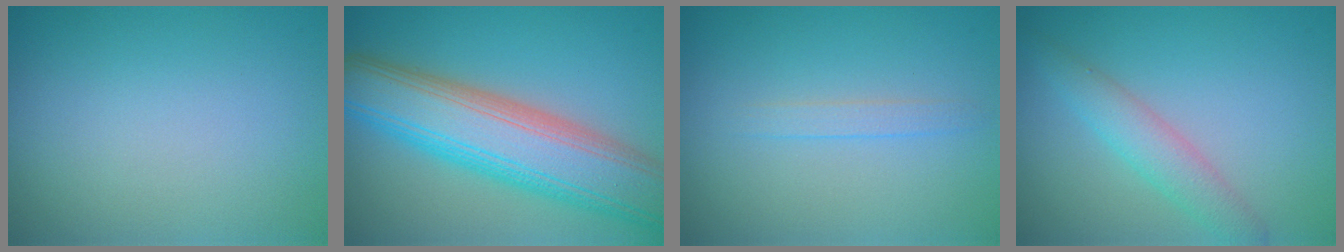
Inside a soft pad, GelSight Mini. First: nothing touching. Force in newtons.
{"total": 10.5, "press": 10.5, "slide": 0.4}
{"total": 1.2, "press": 1.2, "slide": 0.1}
{"total": 2.8, "press": 2.8, "slide": 0.1}